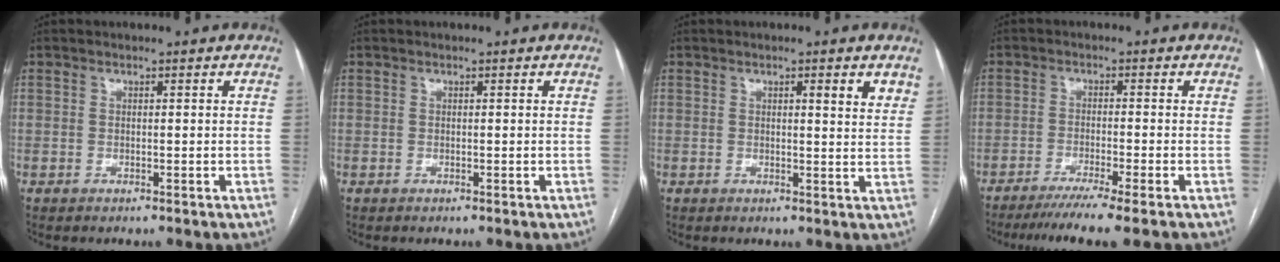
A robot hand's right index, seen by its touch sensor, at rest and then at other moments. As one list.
[{"total": 0.0}, {"total": 3.7, "force": [2.1, 0.4, 3.0], "torque": [-0.031, -0.011, 0.022]}, {"total": 7.6, "force": [-5.8, -1.1, 4.7], "torque": [-0.062, -0.020, -0.093]}]